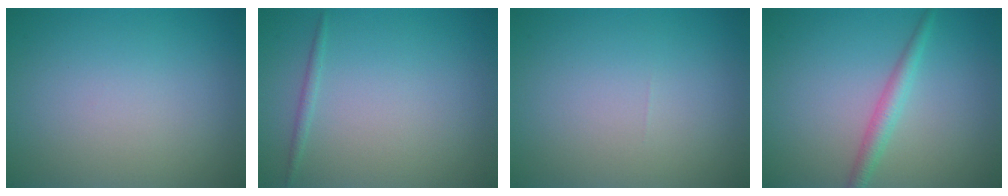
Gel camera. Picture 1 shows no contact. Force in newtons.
{"total": 0.7, "press": 0.7, "slide": 0.0}
{"total": 0.0}
{"total": 2.1, "press": 2.1, "slide": 0.0}